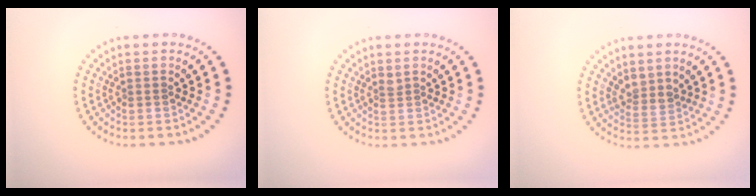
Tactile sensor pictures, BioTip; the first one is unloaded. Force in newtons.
{"total": 0.6, "press": 0.5, "slide": 0.4}
{"total": 2.0, "press": 1.6, "slide": 1.3}